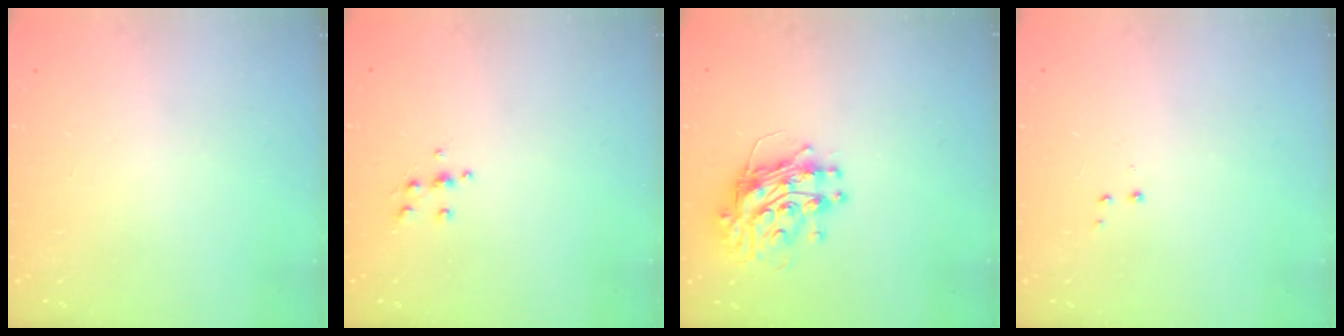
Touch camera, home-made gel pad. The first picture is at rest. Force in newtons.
{"total": 5.2, "press": 5.0, "slide": 1.1}
{"total": 12.0, "press": 11.9, "slide": 1.2}
{"total": 2.8, "press": 2.7, "slide": 0.5}